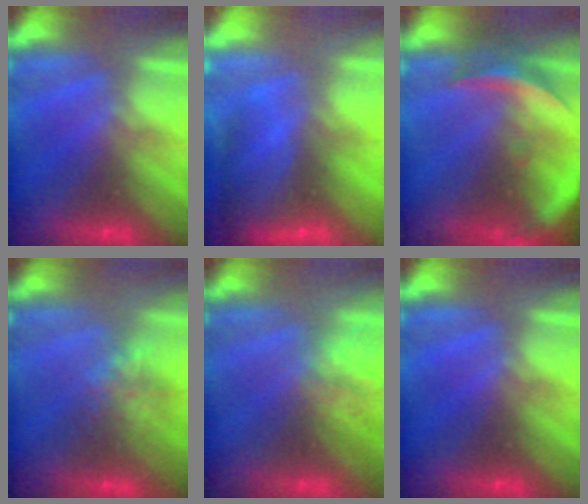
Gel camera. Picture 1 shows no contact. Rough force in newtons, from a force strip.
{"total": 9.0}
{"total": 9.3}
{"total": 4.5}
{"total": 3.2}
{"total": 0.0}